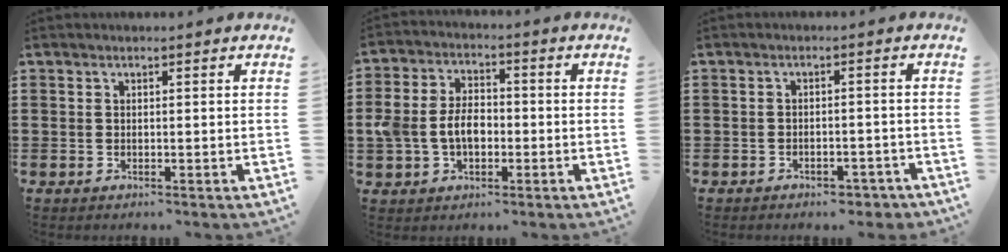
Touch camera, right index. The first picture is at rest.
{"total": 6.6, "force": [-1.0, 4.6, 4.6], "torque": [-0.116, 0.004, -0.026]}
{"total": 2.3, "force": [-2.2, 0.6, 0.4], "torque": [-0.012, 0.001, -0.046]}